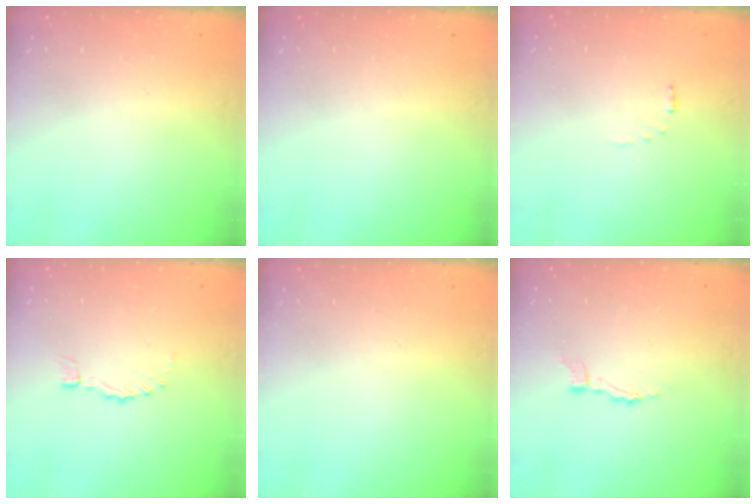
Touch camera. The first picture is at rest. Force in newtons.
{"total": 0.0}
{"total": 3.7, "press": 3.7, "slide": 0.5}
{"total": 0.0}
{"total": 0.0}
{"total": 3.6, "press": 3.6, "slide": 0.2}